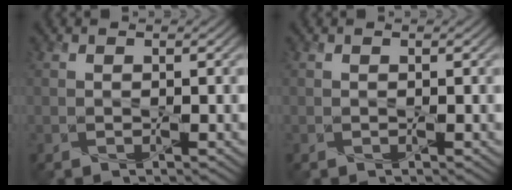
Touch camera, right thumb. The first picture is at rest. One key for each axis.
{"total": 0.0}